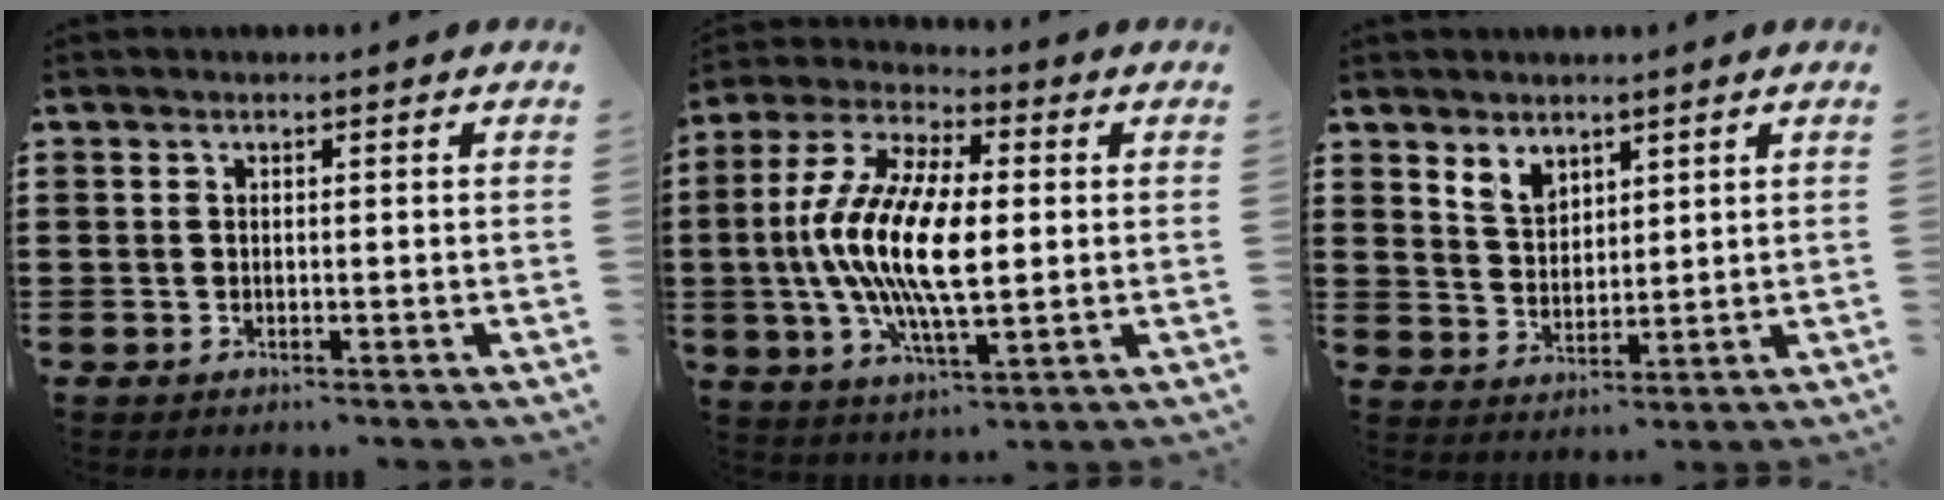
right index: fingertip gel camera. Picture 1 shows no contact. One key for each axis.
{"total": 13.8, "fx": -0.8, "fy": 5.5, "fz": 12.6, "tx": -0.282, "ty": -0.010, "tz": -0.022}
{"total": 4.0, "fx": 3.2, "fy": 2.3, "fz": 0.9, "tx": -0.028, "ty": 0.002, "tz": 0.060}